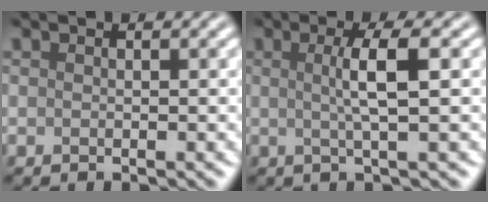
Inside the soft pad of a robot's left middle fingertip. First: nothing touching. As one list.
[{"total": 3.8, "force": [0.4, 0.7, 3.7], "torque": [-0.060, 0.005, 0.001]}]